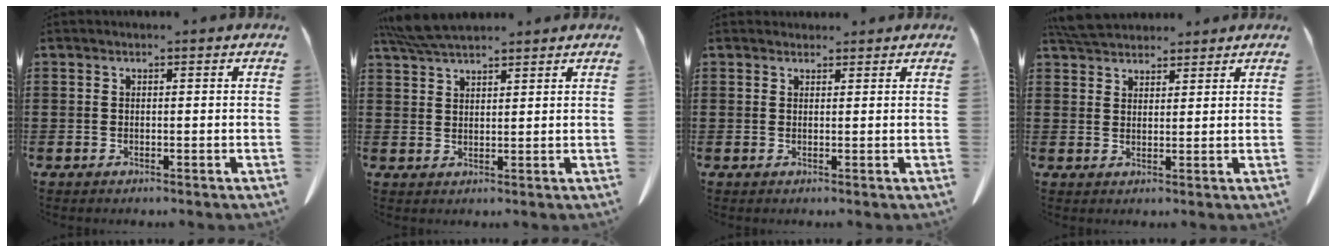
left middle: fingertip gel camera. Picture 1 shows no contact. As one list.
[{"total": 5.2, "force": [4.7, 0.9, 2.2], "torque": [-0.056, -0.007, 0.090]}, {"total": 1.4, "force": [1.3, 0.5, 0.1], "torque": [0.003, -0.002, 0.025]}, {"total": 4.7, "force": [4.5, 1.1, 0.8], "torque": [-0.030, -0.007, 0.088]}]